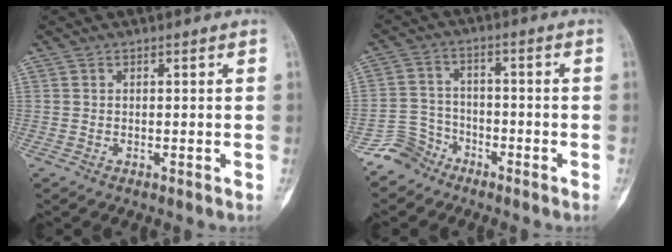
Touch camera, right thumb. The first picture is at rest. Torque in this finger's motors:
{"motor_torque": [0.11, 0.14, -0.05, -0.36, 0.01]}